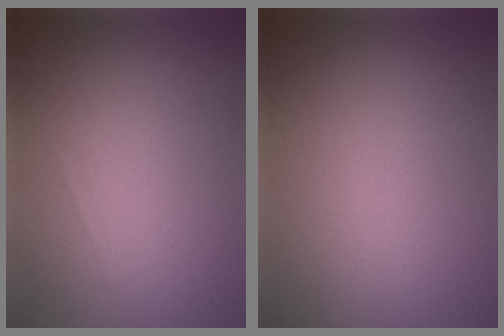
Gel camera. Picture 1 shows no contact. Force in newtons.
{"total": 0.0}